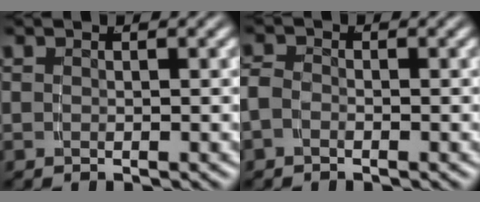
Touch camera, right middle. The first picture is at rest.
{"total": 1.7, "force": [-0.2, 1.4, 0.8], "torque": [-0.027, -0.008, -0.004]}